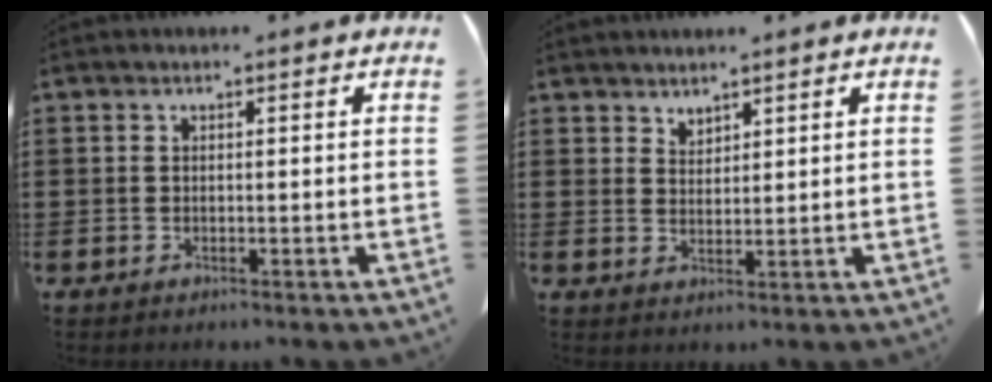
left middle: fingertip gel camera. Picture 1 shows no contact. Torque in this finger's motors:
{"motor_torque": [0.02, 0.11, -0.02, 0.01]}